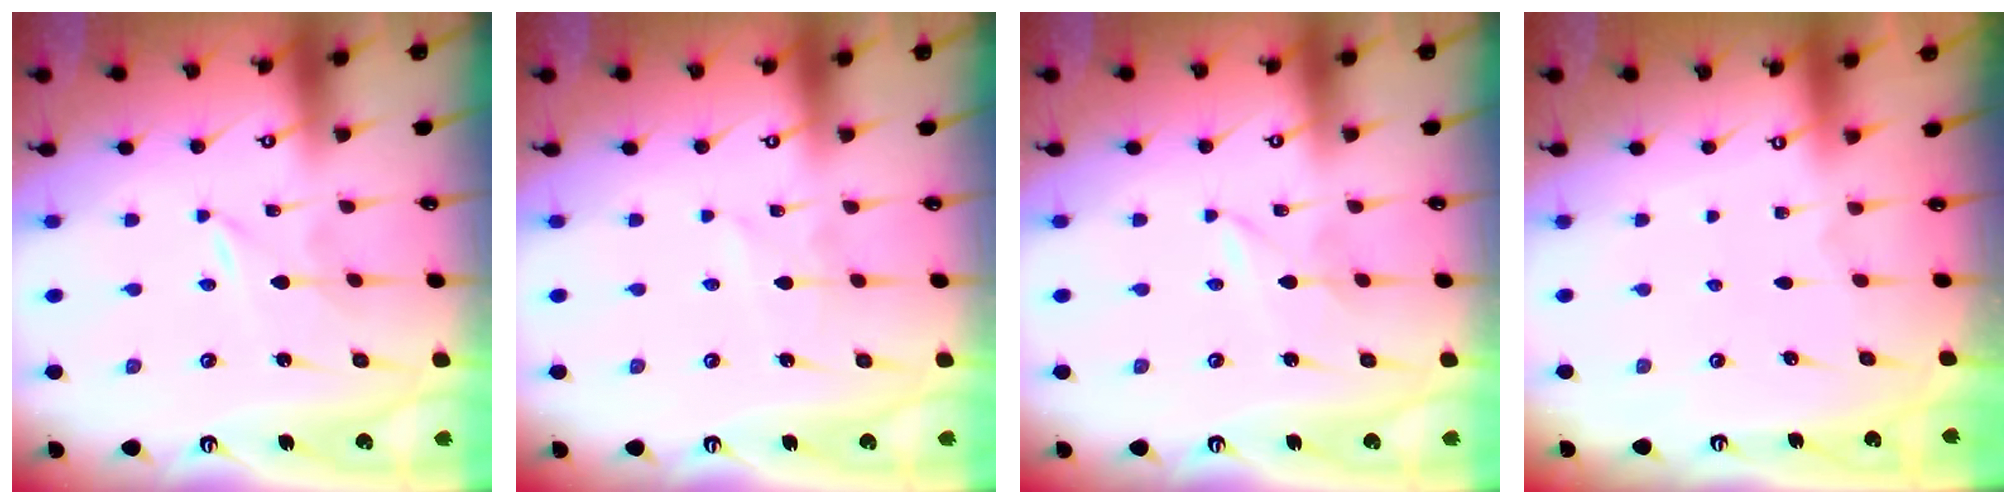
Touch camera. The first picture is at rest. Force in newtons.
{"total": 1.4, "press": 1.4, "slide": 0.1}
{"total": 1.2, "press": 1.2, "slide": 0.1}
{"total": 0.0}